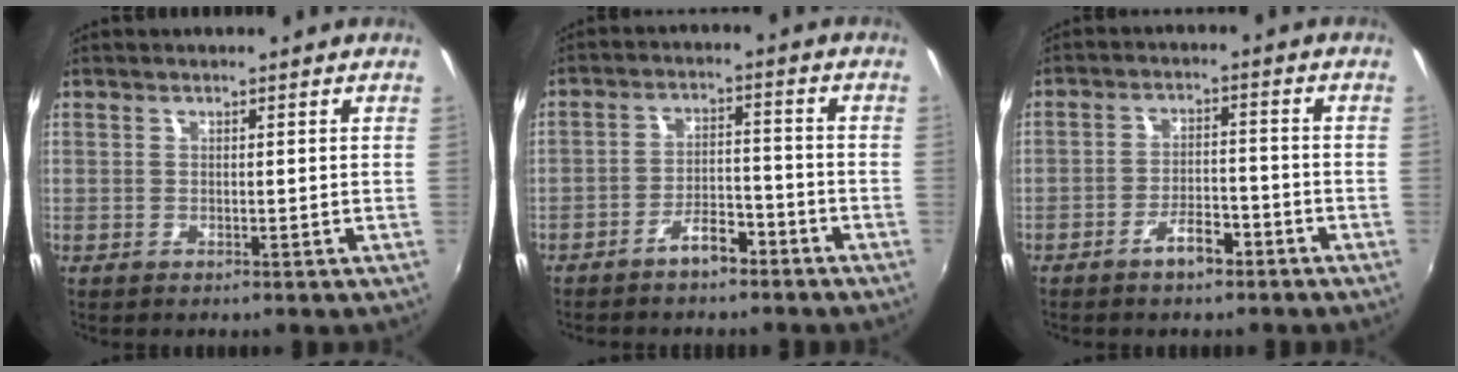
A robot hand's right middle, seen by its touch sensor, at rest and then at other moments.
{"total": 5.6, "force": [-4.3, 2.1, 2.8], "torque": [-0.063, 0.015, -0.067]}
{"total": 5.0, "force": [-3.6, 1.9, 2.9], "torque": [-0.062, 0.005, -0.055]}